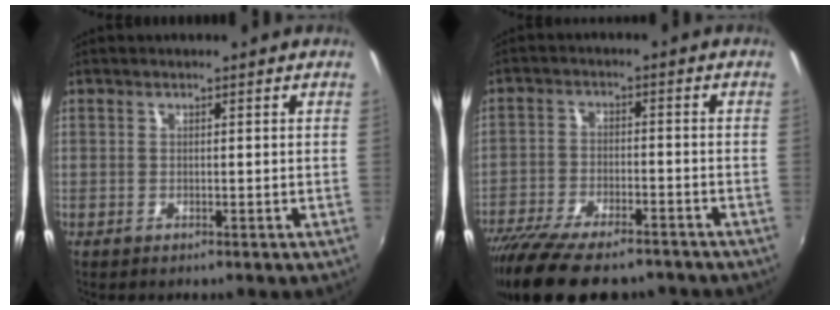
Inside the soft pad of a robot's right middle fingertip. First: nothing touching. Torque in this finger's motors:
{"motor_torque": [1.07, -1.07, 0.70, 0.21]}